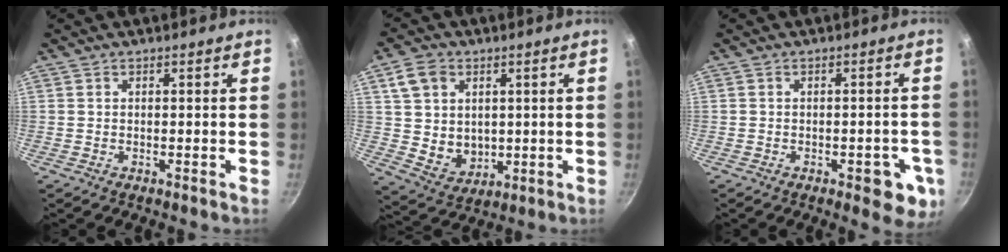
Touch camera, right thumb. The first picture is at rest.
{"total": 10.1, "force": [2.4, 8.3, 5.3], "torque": [-0.072, -0.016, 0.058]}
{"total": 7.8, "force": [-2.7, 3.5, 6.4], "torque": [-0.048, 0.009, -0.029]}